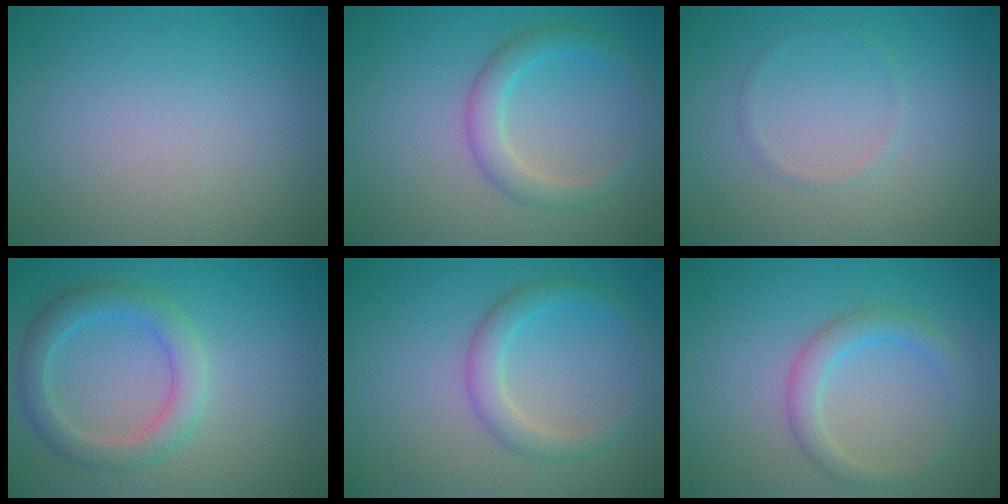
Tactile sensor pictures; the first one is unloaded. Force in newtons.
{"total": 2.8, "press": 2.8, "slide": 0.0}
{"total": 0.6, "press": 0.6, "slide": 0.1}
{"total": 3.6, "press": 3.6, "slide": 0.2}
{"total": 2.7, "press": 2.7, "slide": 0.1}
{"total": 2.5, "press": 2.5, "slide": 0.0}